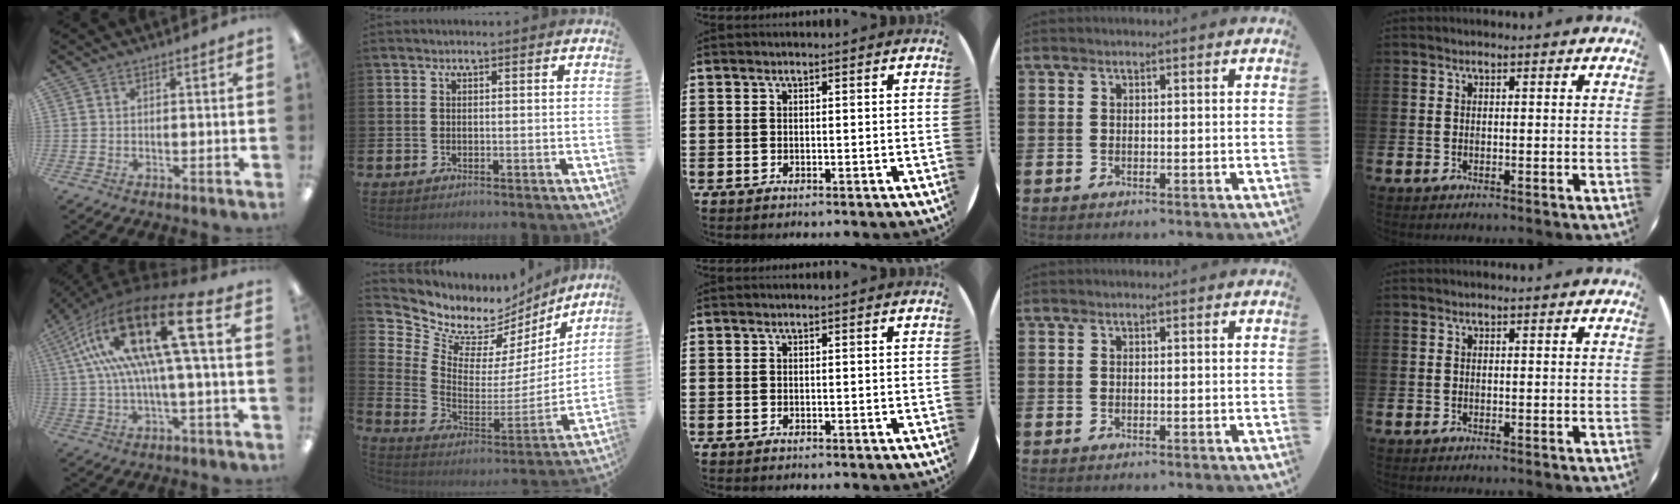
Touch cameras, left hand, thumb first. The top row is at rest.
{"thumb": {"total": 24.7, "force": [6.8, 7.5, 22.6], "torque": [-0.438, -0.029, 0.104]}, "index": {"total": 9.1, "force": [8.0, 4.3, 1.0], "torque": [-0.059, -0.074, 0.141]}}